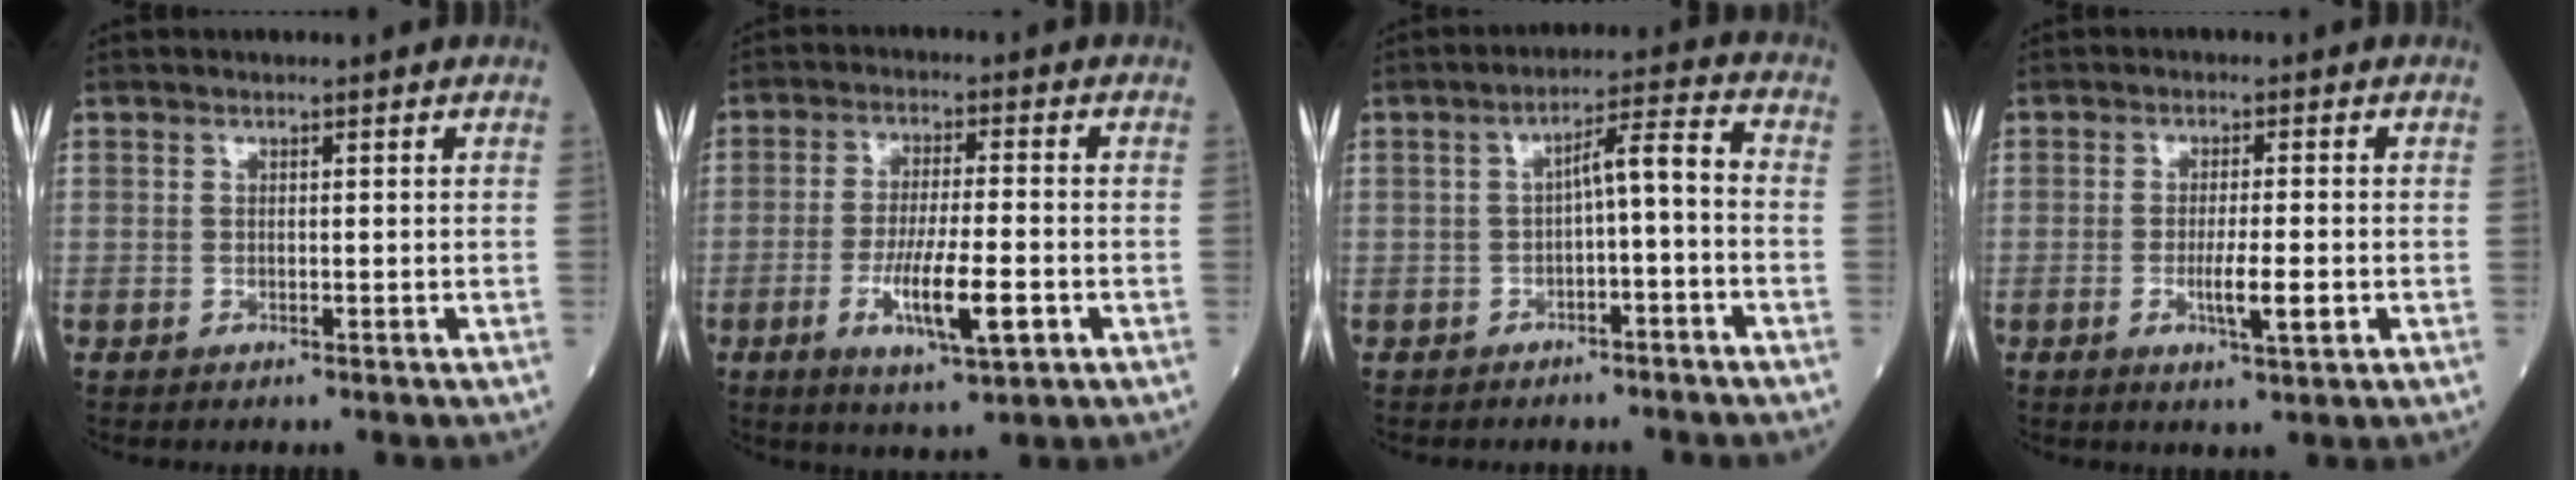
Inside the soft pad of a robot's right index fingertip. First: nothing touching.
{"total": 9.3, "force": [-3.0, 1.4, 8.7], "torque": [-0.156, -0.011, -0.048]}
{"total": 5.3, "force": [-1.4, 0.9, 5.0], "torque": [-0.076, 0.027, -0.021]}
{"total": 6.8, "force": [-1.8, 0.6, 6.5], "torque": [-0.112, -0.010, -0.027]}